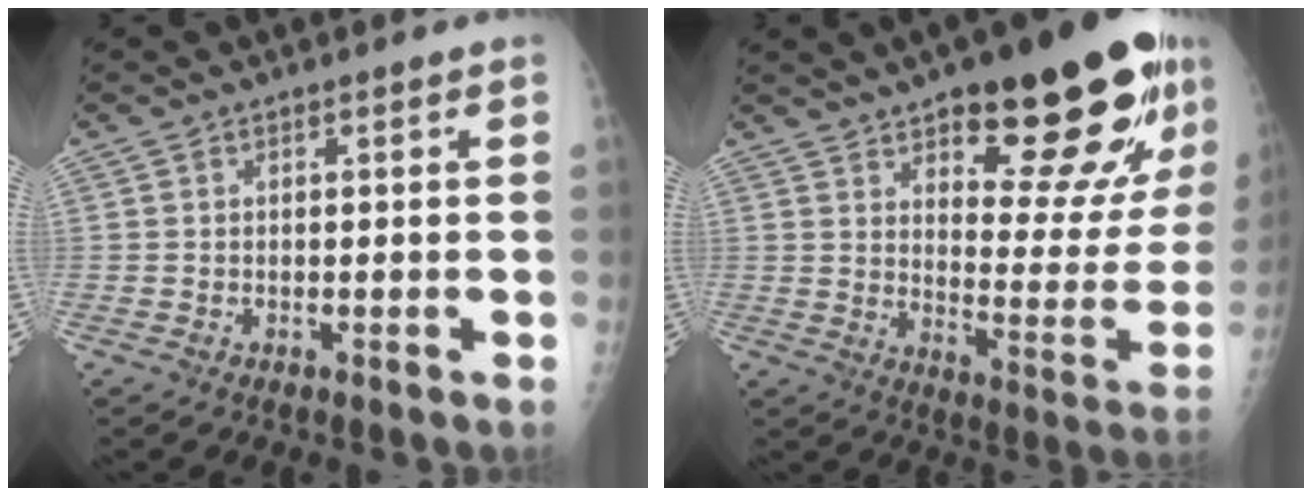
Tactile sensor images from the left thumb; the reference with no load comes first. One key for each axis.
{"total": 25.8, "fx": 15.4, "fy": 8.0, "fz": 19.1, "tx": -0.220, "ty": -0.067, "tz": 0.220}